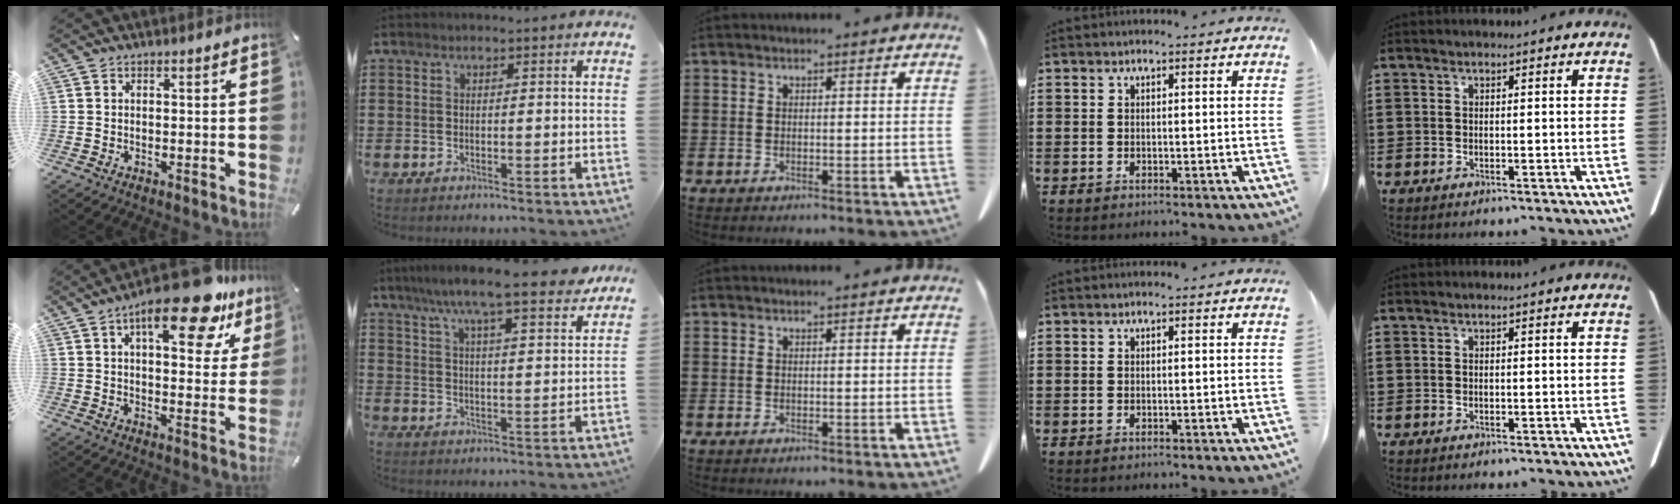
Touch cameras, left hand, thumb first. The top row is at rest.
{"thumb": {"total": 17.4, "force": [10.7, 6.3, 12.2], "torque": [-0.172, -0.052, 0.168]}, "index": {"total": 8.4, "force": [7.2, 0.2, 4.3], "torque": [-0.102, -0.032, 0.122]}}